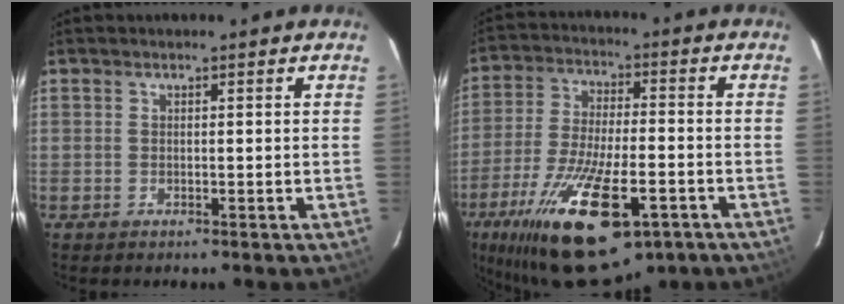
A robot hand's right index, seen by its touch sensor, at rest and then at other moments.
{"total": 23.5, "force": [-13.3, 8.5, 17.4], "torque": [-0.343, -0.060, -0.217]}